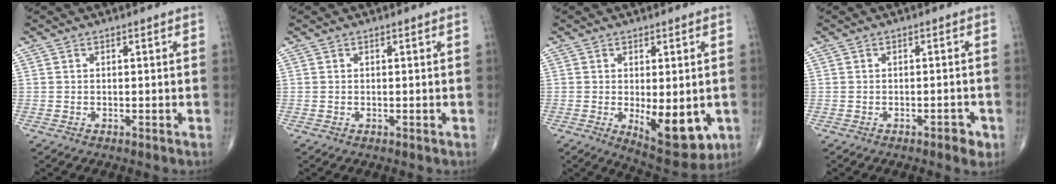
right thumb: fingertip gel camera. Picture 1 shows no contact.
{"total": 0.0}
{"total": 11.4, "force": [-2.4, 5.0, 10.0], "torque": [-0.116, -0.022, -0.021]}
{"total": 2.5, "force": [-1.4, 1.0, 1.8], "torque": [-0.020, 0.006, -0.017]}